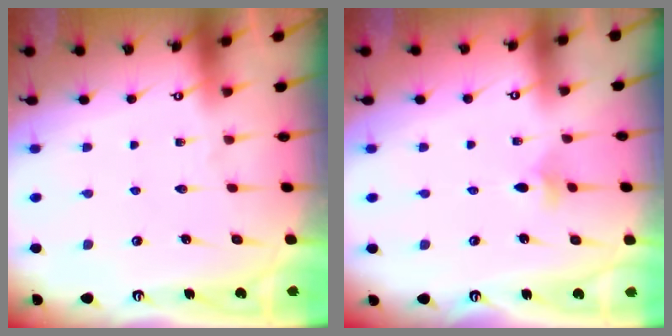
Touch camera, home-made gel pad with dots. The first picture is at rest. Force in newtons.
{"total": 2.7, "press": 2.6, "slide": 0.5}